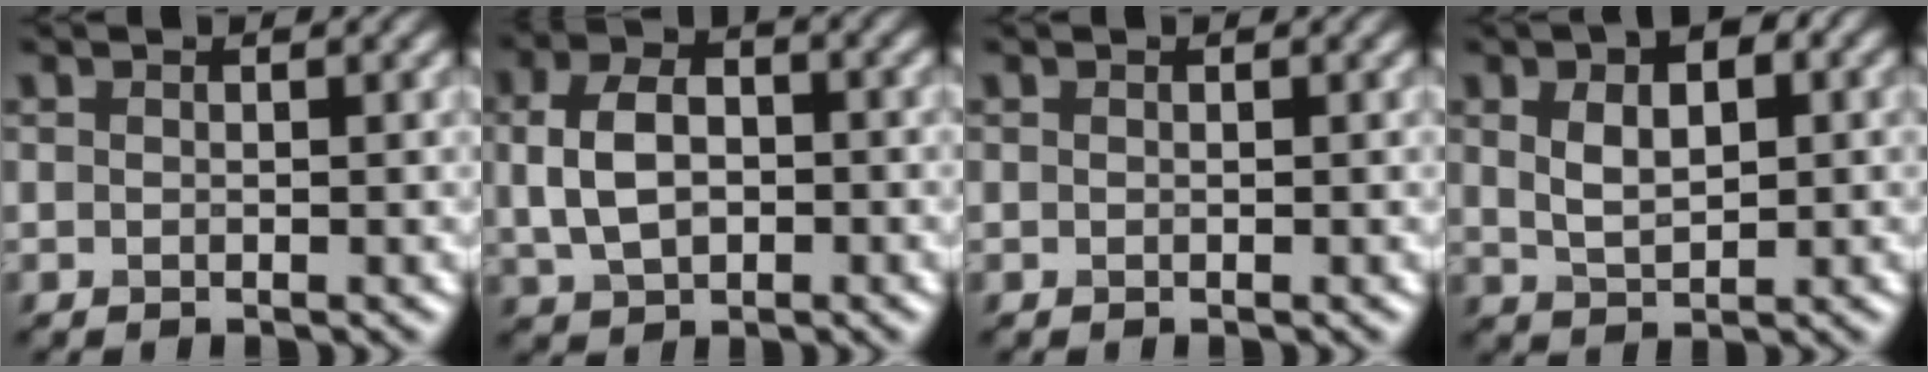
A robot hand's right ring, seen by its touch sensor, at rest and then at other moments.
{"total": 5.6, "force": [0.1, 3.8, 4.2], "torque": [-0.088, 0.006, 0.000]}
{"total": 0.0}
{"total": 6.0, "force": [1.9, 3.3, 4.6], "torque": [-0.071, 0.010, 0.028]}